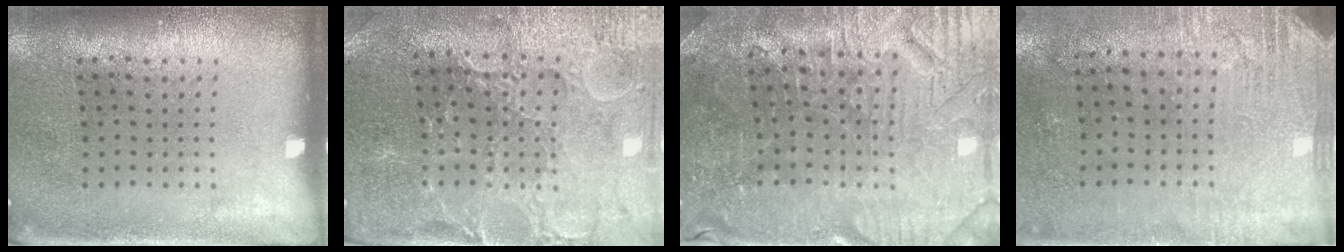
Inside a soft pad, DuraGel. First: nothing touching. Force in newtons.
{"total": 1.9, "press": 1.8, "slide": 0.5}
{"total": 3.6, "press": 3.6, "slide": 0.4}
{"total": 2.8, "press": 2.5, "slide": 1.3}